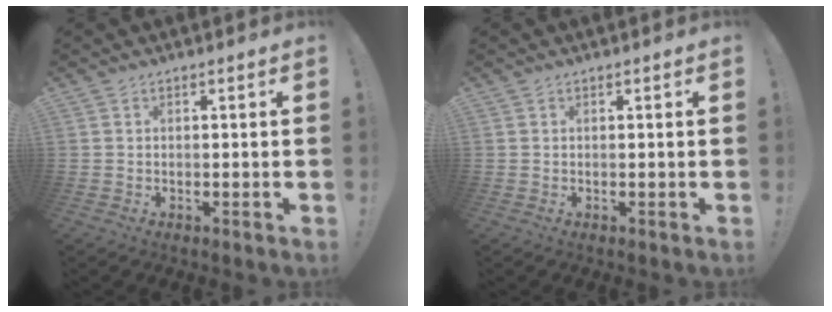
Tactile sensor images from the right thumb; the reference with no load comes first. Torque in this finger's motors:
{"motor_torque": [0.00, 0.00, 0.00, 0.00, 0.00]}